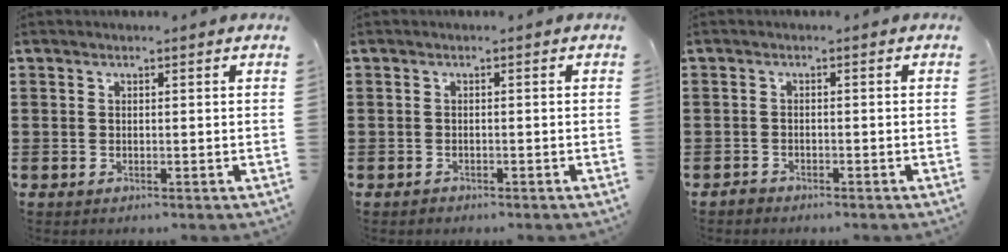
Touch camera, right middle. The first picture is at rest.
{"total": 0.5, "force": [-0.5, 0.2, 0.0], "torque": [-0.002, 0.001, -0.012]}
{"total": 1.1, "force": [-1.0, 0.3, 0.0], "torque": [-0.004, 0.002, -0.023]}